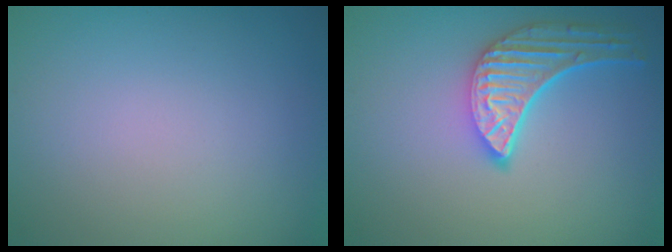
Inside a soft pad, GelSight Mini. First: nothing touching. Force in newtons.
{"total": 5.0, "press": 4.0, "slide": 3.1}